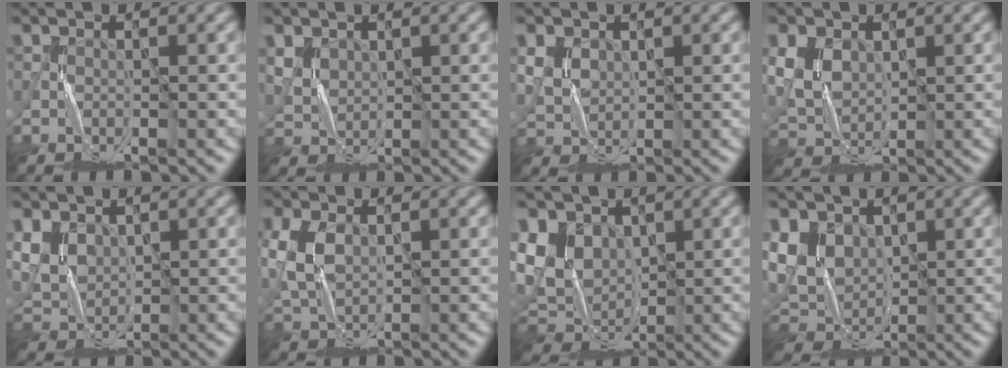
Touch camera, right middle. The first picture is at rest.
{"total": 2.3, "force": [1.3, 1.6, 1.0], "torque": [-0.030, -0.006, 0.029]}
{"total": 3.1, "force": [1.1, 2.3, 1.8], "torque": [-0.049, -0.003, 0.024]}
{"total": 4.4, "force": [1.3, 3.2, 2.8], "torque": [-0.071, 0.000, 0.023]}
{"total": 4.2, "force": [1.8, 3.0, 2.4], "torque": [-0.060, -0.004, 0.037]}
{"total": 4.8, "force": [0.8, 3.3, 3.5], "torque": [-0.099, 0.003, 0.018]}
{"total": 7.1, "force": [1.7, 5.5, 4.2], "torque": [-0.098, -0.002, 0.029]}
{"total": 6.0, "force": [1.9, 4.5, 3.5], "torque": [-0.080, -0.002, 0.033]}